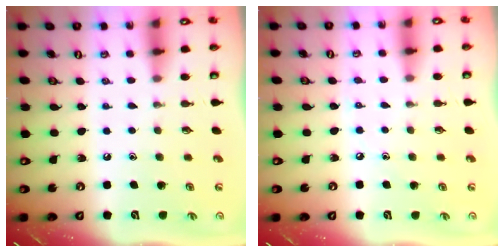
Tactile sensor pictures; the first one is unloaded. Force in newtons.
{"total": 2.3, "press": 2.3, "slide": 0.3}